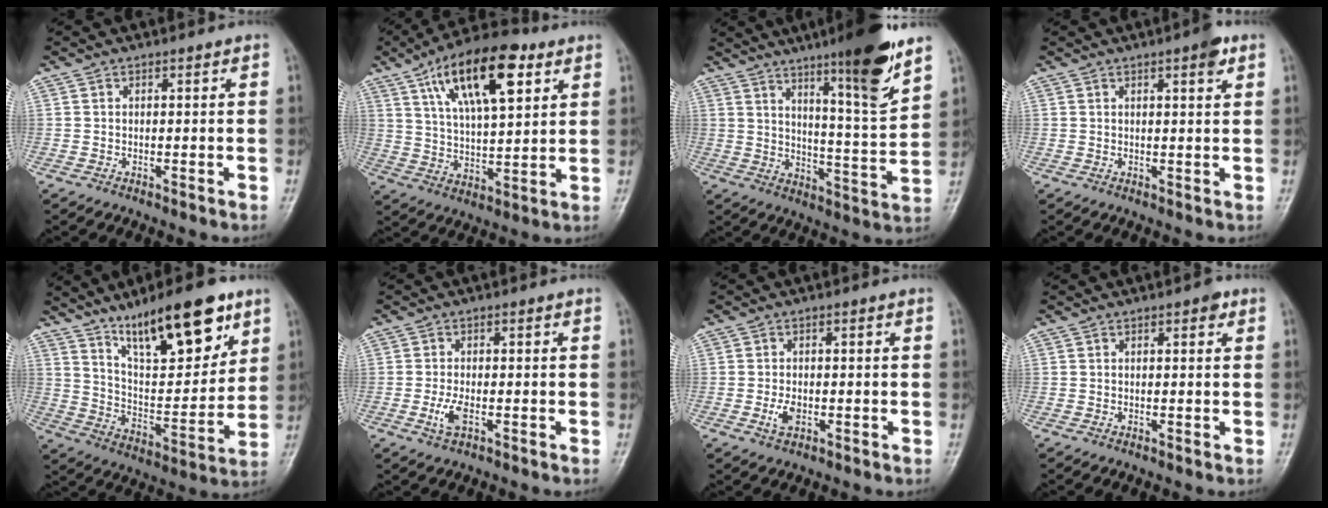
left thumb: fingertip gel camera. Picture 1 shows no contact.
{"total": 18.0, "force": [8.4, 7.3, 14.2], "torque": [-0.210, -0.016, 0.141]}
{"total": 15.6, "force": [10.1, 1.3, 11.9], "torque": [-0.166, -0.065, 0.157]}
{"total": 3.1, "force": [1.8, 0.7, 2.5], "torque": [-0.032, -0.006, 0.021]}
{"total": 19.4, "force": [12.2, 6.4, 13.7], "torque": [-0.176, -0.061, 0.212]}
{"total": 3.2, "force": [-1.2, 1.3, 2.6], "torque": [-0.062, 0.003, -0.024]}
{"total": 2.7, "force": [-0.9, 1.6, 2.0], "torque": [-0.038, 0.002, -0.017]}
{"total": 1.5, "force": [0.7, 0.7, 1.1], "torque": [-0.011, 0.000, 0.006]}